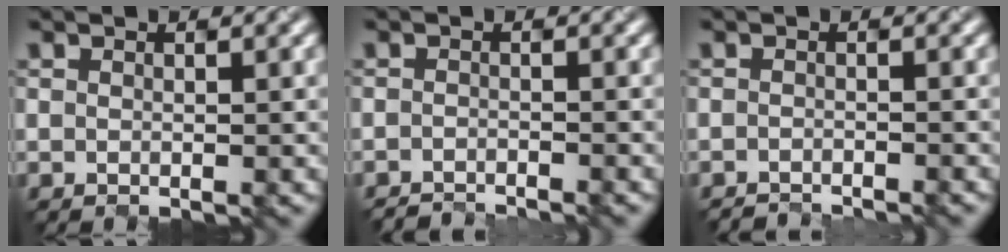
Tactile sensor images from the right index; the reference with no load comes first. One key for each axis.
{"total": 1.7, "fx": -1.7, "fy": 0.1, "fz": 0.3, "tx": 0.013, "ty": -0.004, "tz": -0.032}
{"total": 1.3, "fx": -1.3, "fy": 0.1, "fz": 0.2, "tx": 0.014, "ty": -0.007, "tz": -0.029}